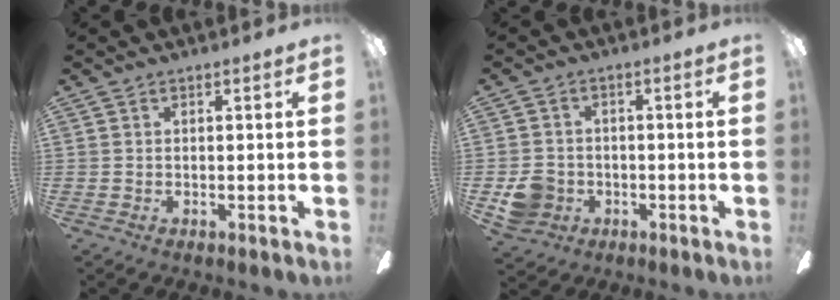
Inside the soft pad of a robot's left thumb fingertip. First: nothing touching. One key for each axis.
{"total": 6.4, "fx": -2.2, "fy": 5.6, "fz": 2.3, "tx": -0.037, "ty": 0.016, "tz": -0.038}